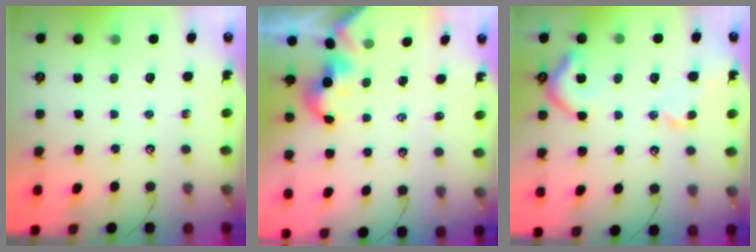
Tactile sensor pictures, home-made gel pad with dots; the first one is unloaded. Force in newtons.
{"total": 2.1, "press": 2.1, "slide": 0.2}
{"total": 7.5, "press": 7.4, "slide": 1.2}